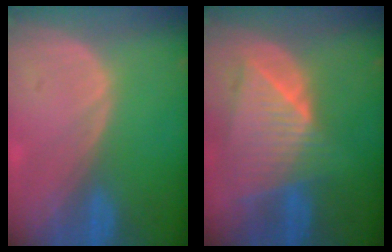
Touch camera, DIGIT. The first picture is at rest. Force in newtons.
{"total": 9.0, "press": 8.0, "slide": 4.1}